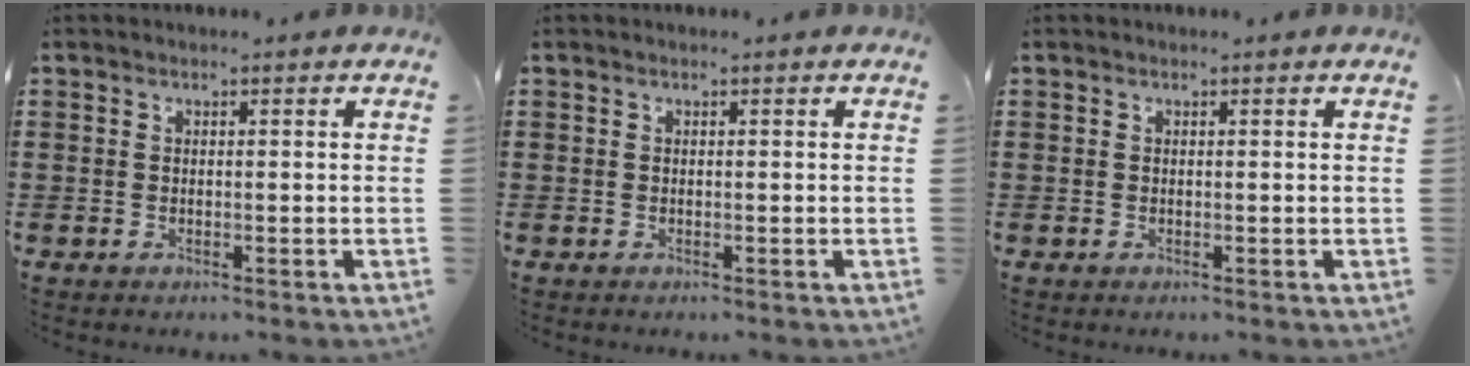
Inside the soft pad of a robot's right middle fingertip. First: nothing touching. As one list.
[{"total": 0.0}, {"total": 0.0}]